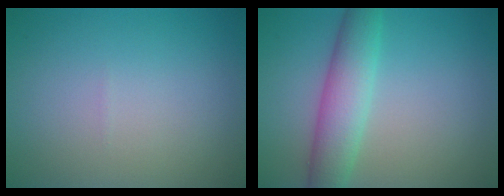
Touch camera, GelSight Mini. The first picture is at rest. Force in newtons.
{"total": 4.8, "press": 4.8, "slide": 0.2}